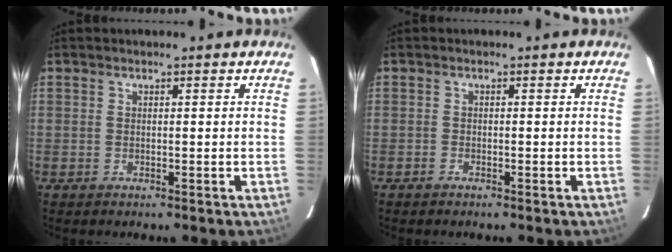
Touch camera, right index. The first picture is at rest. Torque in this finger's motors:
{"motor_torque": [0.14, -0.03, -0.07, 0.00]}